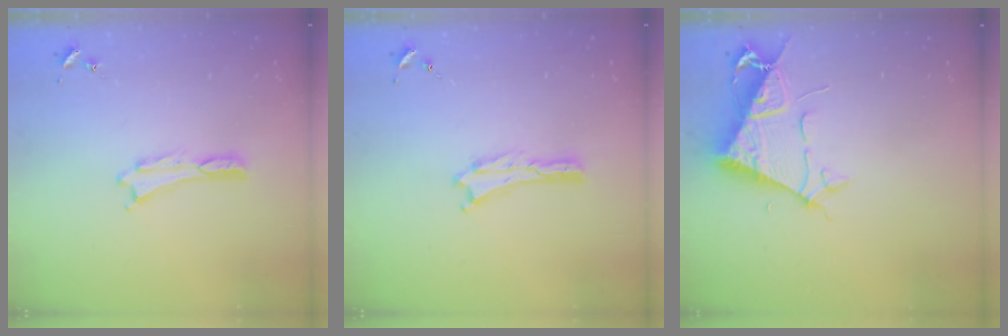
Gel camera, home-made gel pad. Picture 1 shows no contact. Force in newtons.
{"total": 0.0}
{"total": 7.7, "press": 7.7, "slide": 0.8}